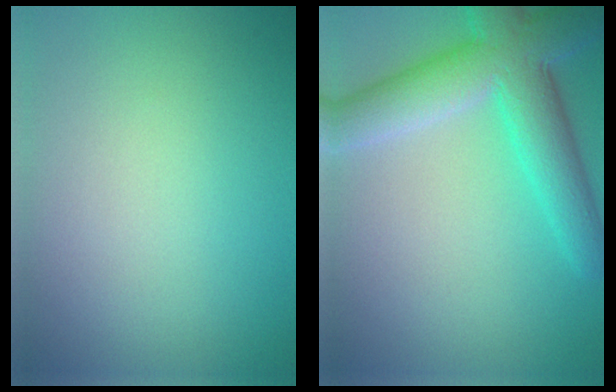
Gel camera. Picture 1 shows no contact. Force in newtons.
{"total": 7.7, "press": 7.7, "slide": 0.3}